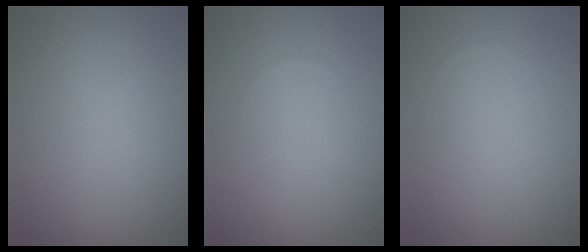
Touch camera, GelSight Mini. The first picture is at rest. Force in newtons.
{"total": 0.0}
{"total": 0.0}